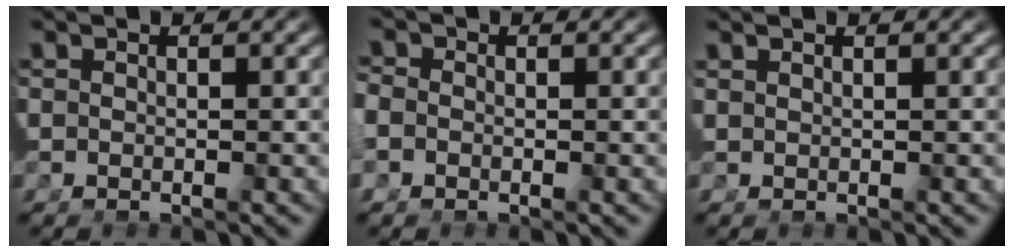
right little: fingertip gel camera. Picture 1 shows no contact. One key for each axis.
{"total": 2.1, "fx": -0.8, "fy": 1.7, "fz": 0.9, "tx": -0.033, "ty": -0.009, "tz": -0.016}
{"total": 0.9, "fx": 0.8, "fy": -0.1, "fz": 0.4, "tx": -0.002, "ty": 0.005, "tz": 0.016}